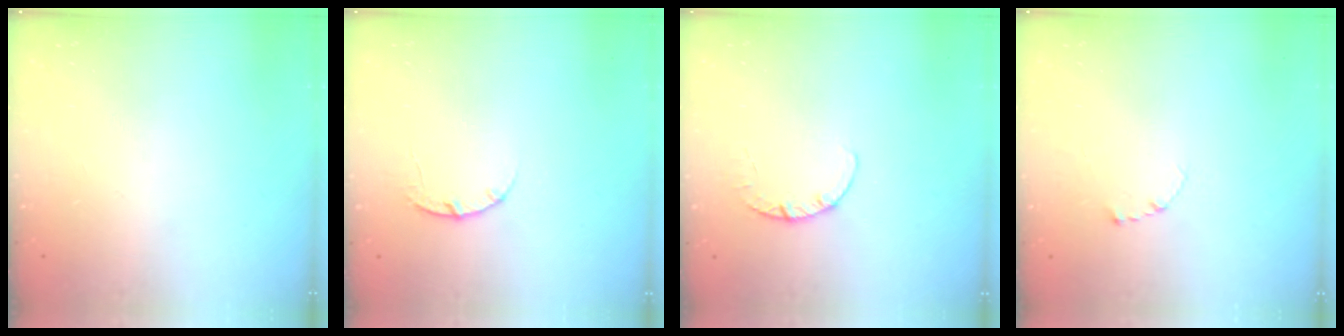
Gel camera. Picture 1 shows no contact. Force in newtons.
{"total": 3.6, "press": 3.5, "slide": 0.5}
{"total": 2.7, "press": 2.7, "slide": 0.4}
{"total": 2.3, "press": 2.3, "slide": 0.2}